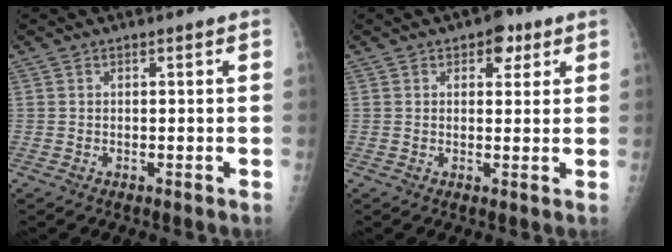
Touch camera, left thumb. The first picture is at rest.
{"total": 4.3, "force": [2.2, 2.6, 2.6], "torque": [-0.008, -0.004, 0.023]}